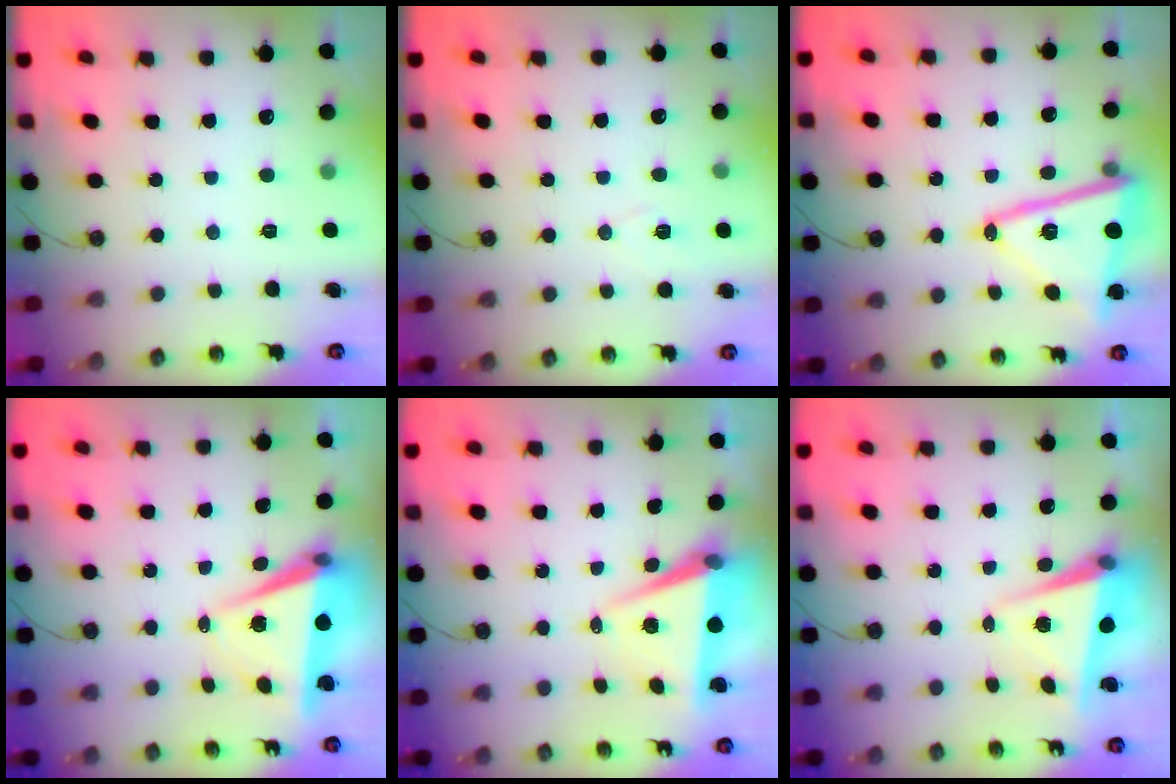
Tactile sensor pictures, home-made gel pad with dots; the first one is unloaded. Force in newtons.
{"total": 7.9, "press": 6.5, "slide": 4.4}
{"total": 17.6, "press": 17.5, "slide": 1.7}
{"total": 6.4, "press": 4.6, "slide": 4.4}
{"total": 6.4, "press": 4.7, "slide": 4.4}
{"total": 5.4, "press": 5.2, "slide": 1.4}